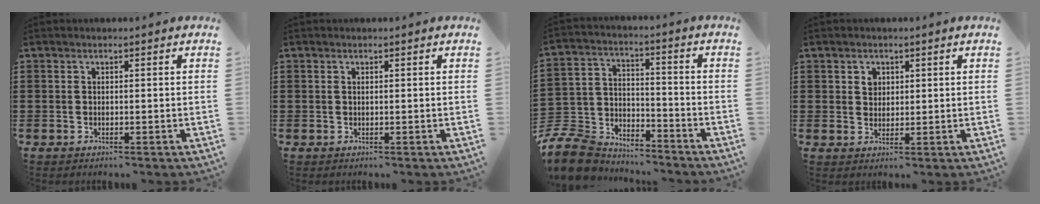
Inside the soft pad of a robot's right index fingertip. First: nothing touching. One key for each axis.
{"total": 0.0}
{"total": 9.3, "fx": -8.7, "fy": 2.6, "fz": 1.9, "tx": -0.064, "ty": 0.013, "tz": -0.178}
{"total": 2.1, "fx": 0.9, "fy": 1.8, "fz": 0.8, "tx": -0.022, "ty": 0.009, "tz": 0.017}